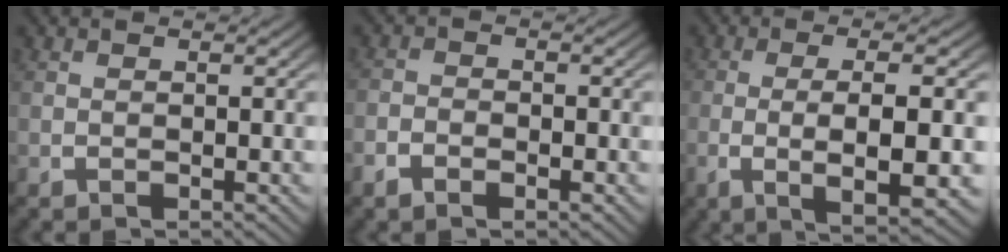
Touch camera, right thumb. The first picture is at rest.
{"total": 1.6, "force": [-1.1, 1.0, 0.5], "torque": [-0.007, -0.003, -0.027]}
{"total": 7.2, "force": [-1.0, 2.1, 6.9], "torque": [-0.141, -0.019, -0.002]}